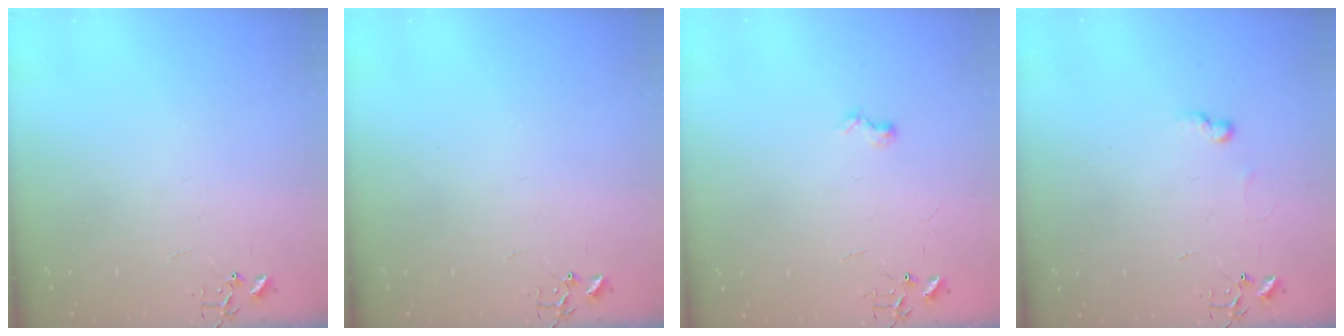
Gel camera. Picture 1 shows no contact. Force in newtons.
{"total": 0.0}
{"total": 6.0, "press": 6.0, "slide": 0.7}
{"total": 5.9, "press": 5.9, "slide": 0.8}